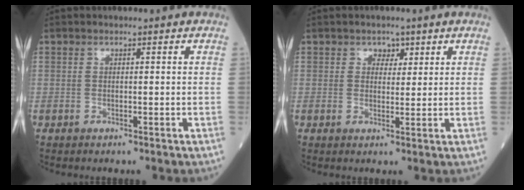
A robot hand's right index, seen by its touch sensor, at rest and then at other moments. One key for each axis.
{"total": 2.1, "fx": 1.2, "fy": 1.6, "fz": 0.8, "tx": -0.006, "ty": -0.001, "tz": 0.015}